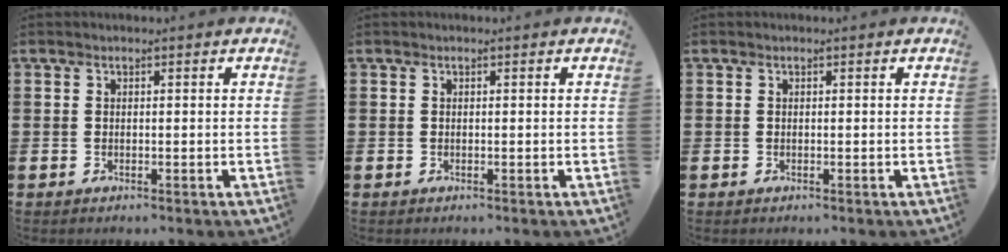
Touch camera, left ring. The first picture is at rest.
{"total": 0.0}
{"total": 0.0}